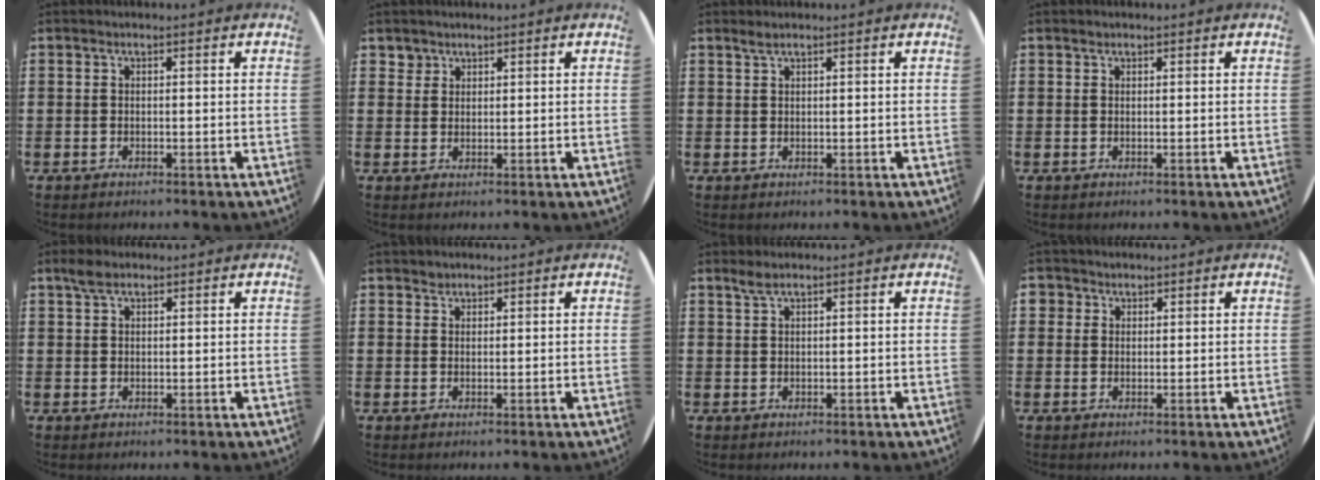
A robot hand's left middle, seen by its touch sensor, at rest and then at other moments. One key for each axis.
{"total": 1.7, "fx": 1.4, "fy": 0.8, "fz": 0.0, "tx": 0.005, "ty": -0.001, "tz": 0.027}
{"total": 0.9, "fx": 0.7, "fy": 0.0, "fz": 0.5, "tx": -0.010, "ty": 0.001, "tz": 0.013}
{"total": 0.0}
{"total": 2.1, "fx": 1.6, "fy": 0.9, "fz": 1.0, "tx": -0.013, "ty": 0.002, "tz": 0.027}
{"total": 1.6, "fx": 1.3, "fy": 0.9, "fz": -0.1, "tx": 0.007, "ty": 0.000, "tz": 0.025}
{"total": 1.3, "fx": 1.0, "fy": 0.1, "fz": 0.8, "tx": -0.018, "ty": 0.002, "tz": 0.018}
{"total": 1.5, "fx": 1.1, "fy": 1.0, "fz": 0.1, "tx": 0.004, "ty": 0.002, "tz": 0.021}